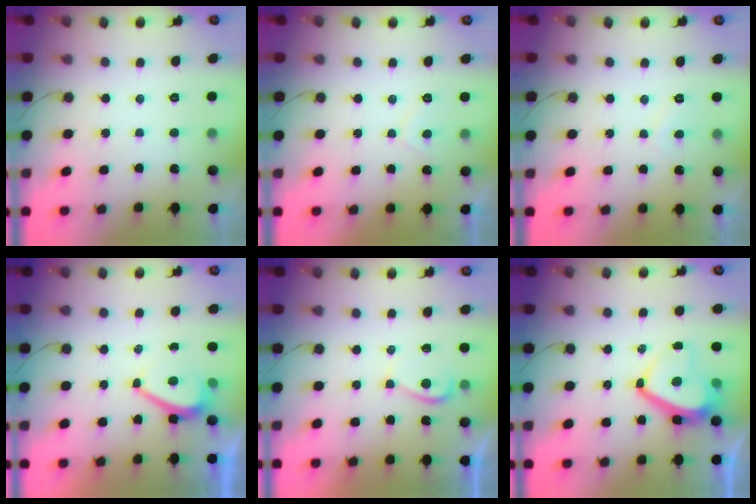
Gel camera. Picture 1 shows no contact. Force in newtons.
{"total": 2.8, "press": 2.7, "slide": 0.8}
{"total": 2.7, "press": 2.6, "slide": 0.5}
{"total": 3.6, "press": 3.5, "slide": 0.6}
{"total": 2.3, "press": 2.3, "slide": 0.5}
{"total": 10.3, "press": 10.2, "slide": 1.4}